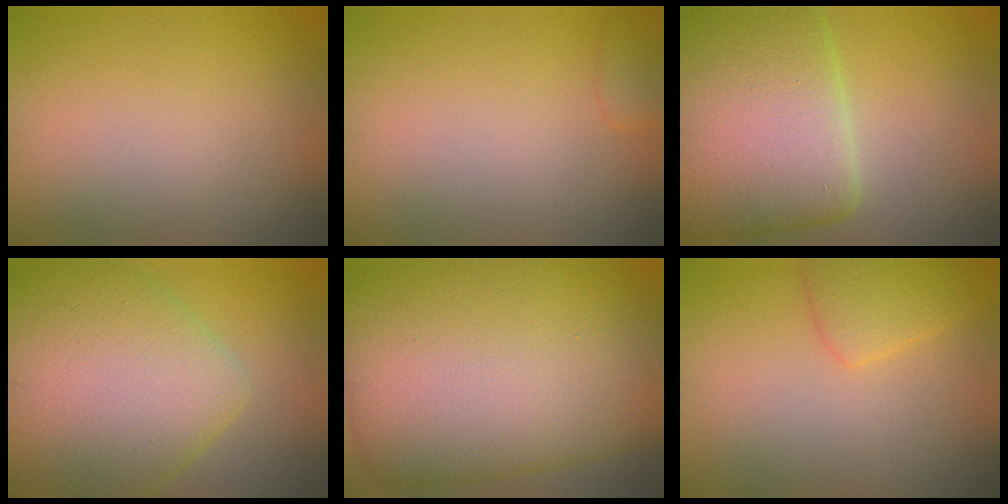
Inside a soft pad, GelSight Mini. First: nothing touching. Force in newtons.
{"total": 1.5, "press": 1.5, "slide": 0.1}
{"total": 12.7, "press": 12.6, "slide": 1.1}
{"total": 11.1, "press": 11.1, "slide": 0.4}
{"total": 15.7, "press": 15.7, "slide": 0.7}
{"total": 2.8, "press": 2.7, "slide": 0.2}